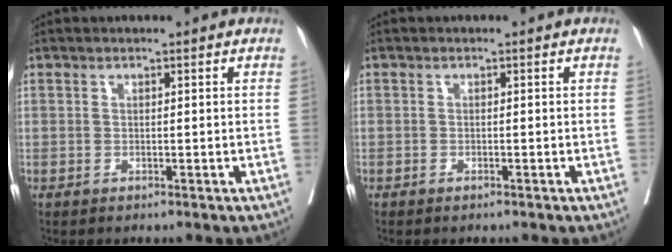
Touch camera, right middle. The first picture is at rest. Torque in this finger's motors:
{"motor_torque": [0.56, -1.58, 0.35, 0.09]}